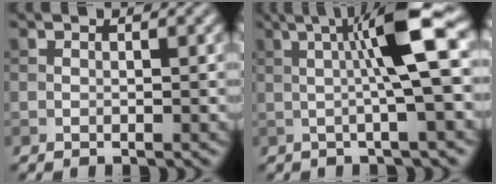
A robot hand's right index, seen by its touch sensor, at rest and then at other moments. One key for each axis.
{"total": 7.5, "fx": 1.2, "fy": 0.8, "fz": 7.3, "tx": -0.119, "ty": 0.015, "tz": 0.017}